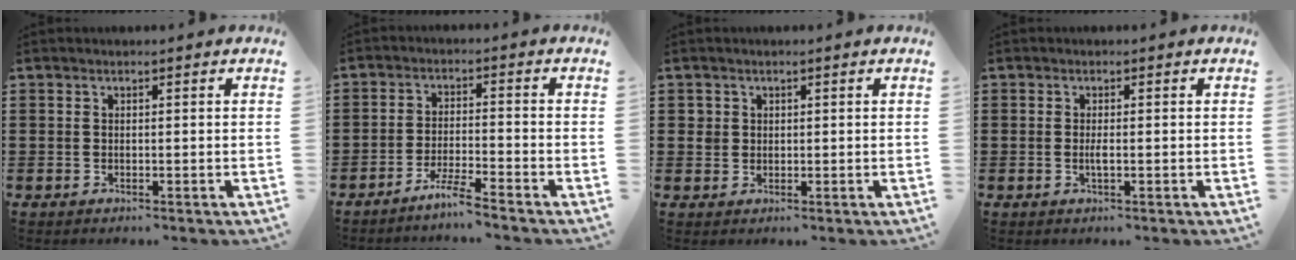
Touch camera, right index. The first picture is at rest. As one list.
[{"total": 4.1, "force": [-3.7, -0.5, 1.7], "torque": [-0.044, -0.009, -0.075]}, {"total": 1.5, "force": [0.4, 1.5, 0.2], "torque": [-0.010, 0.008, 0.008]}, {"total": 1.5, "force": [-0.4, 0.2, 1.4], "torque": [-0.036, -0.005, -0.009]}]